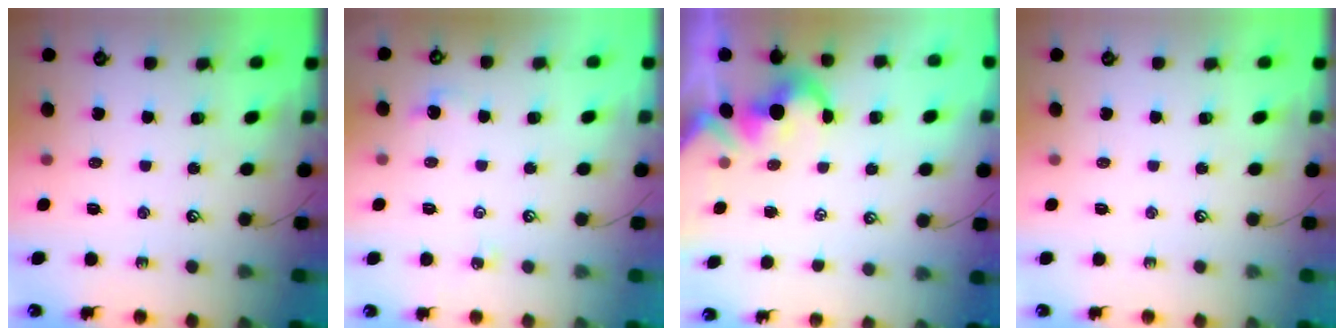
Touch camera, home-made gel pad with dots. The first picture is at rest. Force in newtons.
{"total": 1.7, "press": 1.6, "slide": 0.5}
{"total": 1.7, "press": 1.5, "slide": 0.8}
{"total": 0.0}